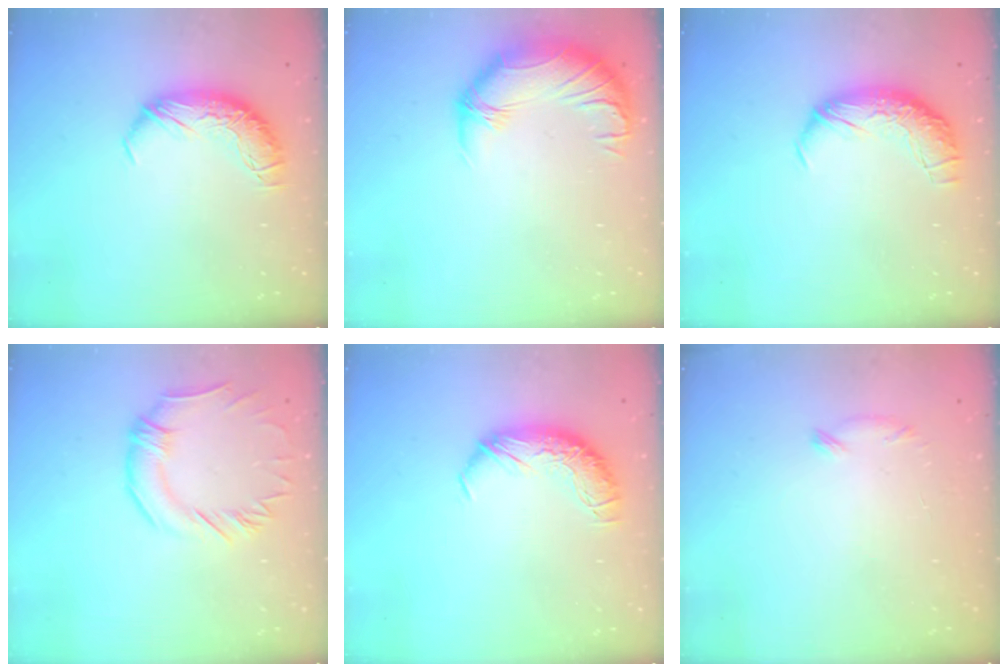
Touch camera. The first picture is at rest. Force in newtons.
{"total": 2.4, "press": 0.8, "slide": 2.3}
{"total": 2.3, "press": 0.9, "slide": 2.1}
{"total": 0.9, "press": 0.2, "slide": 0.9}
{"total": 0.0}
{"total": 7.0, "press": 7.0, "slide": 0.6}